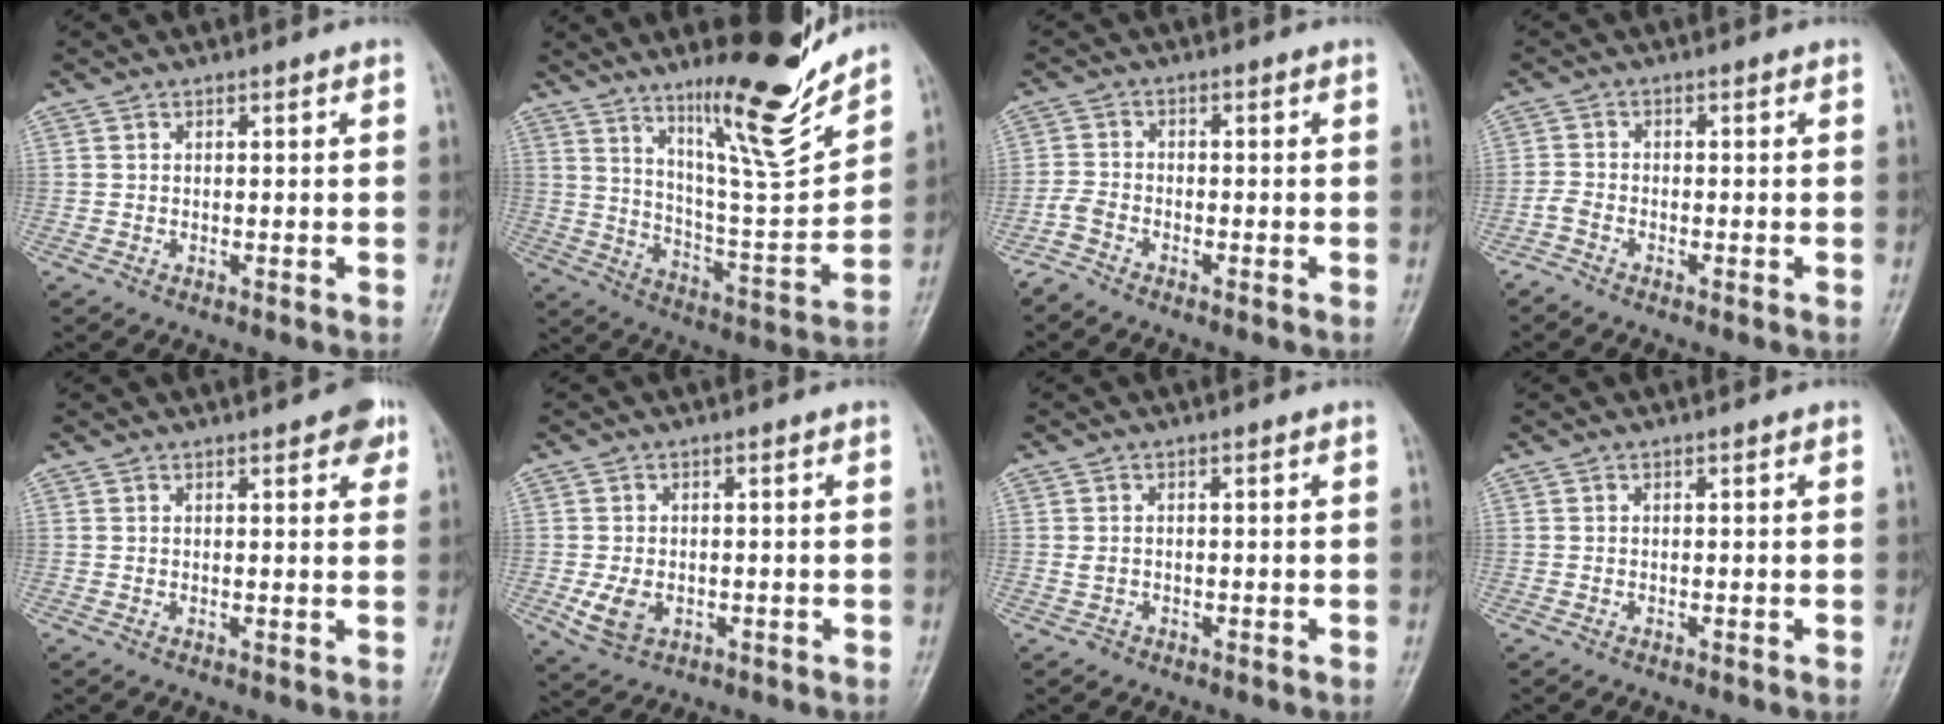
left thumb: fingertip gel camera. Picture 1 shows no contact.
{"total": 18.3, "force": [13.3, 2.8, 12.2], "torque": [-0.162, -0.097, 0.224]}
{"total": 2.8, "force": [-2.5, 1.0, 0.8], "torque": [-0.022, 0.003, -0.058]}
{"total": 1.9, "force": [-1.7, 0.7, 0.6], "torque": [-0.018, 0.005, -0.041]}
{"total": 4.6, "force": [2.5, 1.7, 3.5], "torque": [-0.029, -0.006, 0.024]}
{"total": 4.9, "force": [-1.1, 3.5, 3.2], "torque": [-0.057, -0.004, -0.013]}
{"total": 1.1, "force": [-0.3, 0.9, 0.4], "torque": [-0.009, 0.001, -0.005]}
{"total": 0.0}